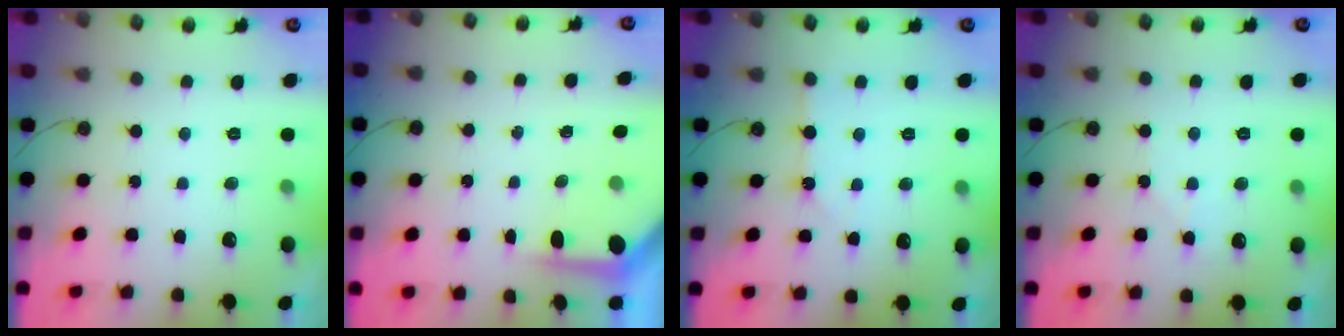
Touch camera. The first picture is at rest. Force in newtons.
{"total": 3.8, "press": 3.8, "slide": 0.3}
{"total": 1.9, "press": 1.9, "slide": 0.4}
{"total": 4.2, "press": 4.1, "slide": 0.8}